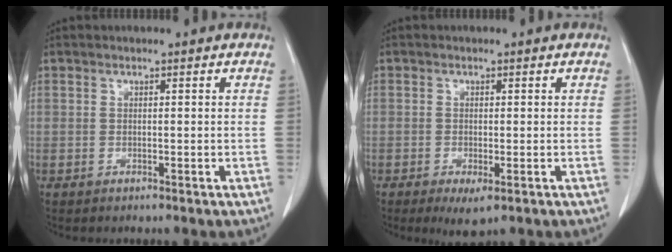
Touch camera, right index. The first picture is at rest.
{"total": 3.2, "force": [-1.6, 1.1, 2.6], "torque": [-0.041, -0.005, -0.019]}